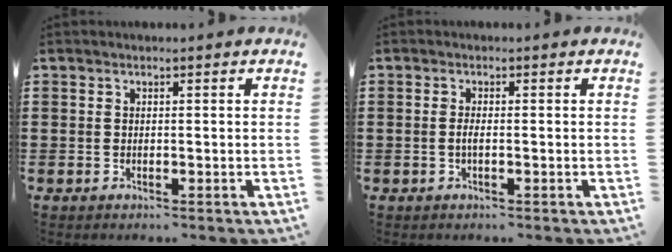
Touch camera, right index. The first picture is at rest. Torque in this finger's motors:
{"motor_torque": [2.14, 0.00, 0.19, 0.05]}